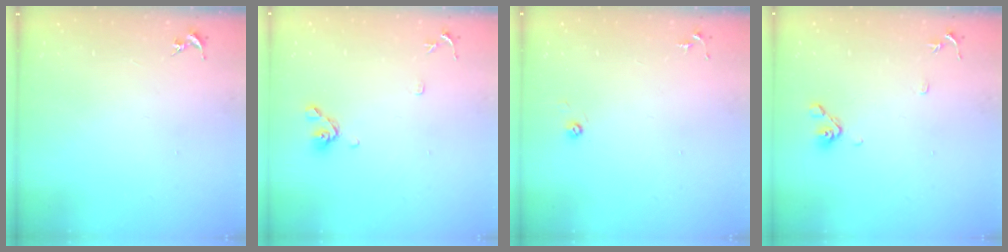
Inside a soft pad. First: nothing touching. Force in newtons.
{"total": 8.3, "press": 8.0, "slide": 2.1}
{"total": 3.1, "press": 3.0, "slide": 0.8}
{"total": 8.9, "press": 8.7, "slide": 1.9}